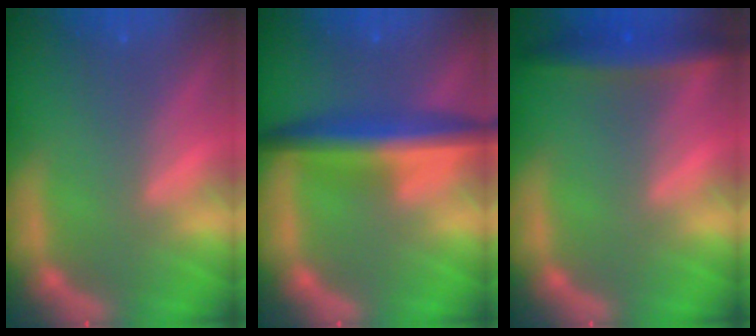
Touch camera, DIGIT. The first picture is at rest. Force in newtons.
{"total": 6.6}
{"total": 4.5}